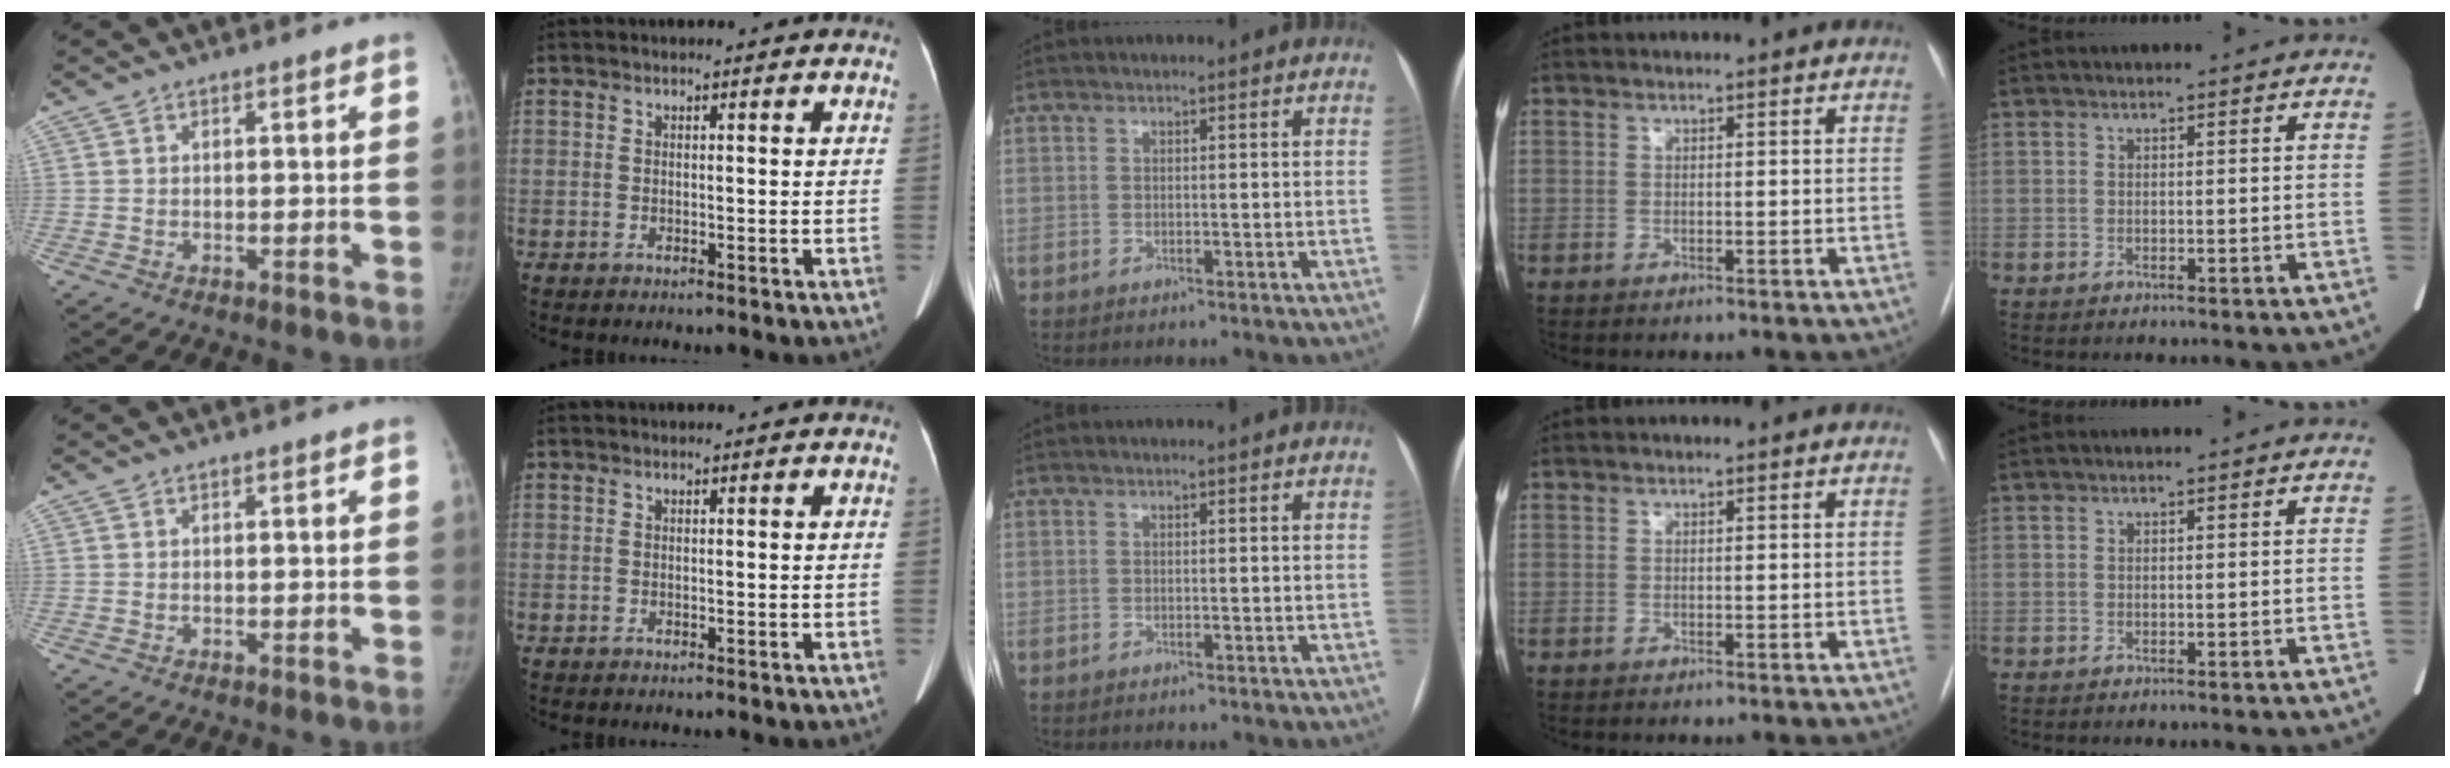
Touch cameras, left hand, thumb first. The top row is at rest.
{}